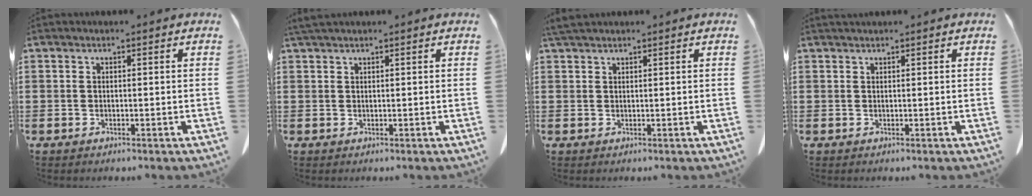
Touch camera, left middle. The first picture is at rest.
{"total": 1.1, "force": [1.0, 0.0, 0.6], "torque": [-0.014, -0.001, 0.019]}
{"total": 1.7, "force": [1.5, 0.2, 0.7], "torque": [-0.018, 0.000, 0.029]}
{"total": 0.7, "force": [0.6, 0.0, 0.3], "torque": [-0.008, -0.002, 0.013]}